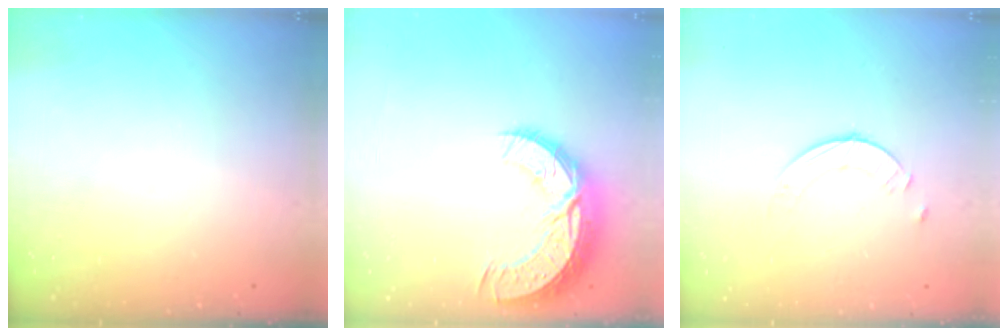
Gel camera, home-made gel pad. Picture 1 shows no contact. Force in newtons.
{"total": 12.6, "press": 12.6, "slide": 0.8}
{"total": 2.5, "press": 2.5, "slide": 0.3}